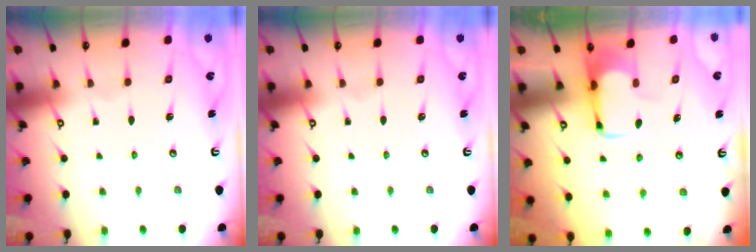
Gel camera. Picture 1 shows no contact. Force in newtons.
{"total": 0.0}
{"total": 2.0, "press": 2.0, "slide": 0.4}